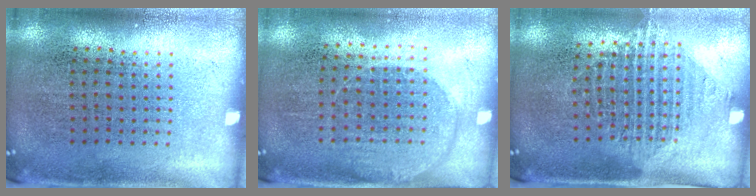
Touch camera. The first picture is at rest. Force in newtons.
{"total": 1.5, "press": 1.4, "slide": 0.8}
{"total": 1.5, "press": 1.2, "slide": 0.9}